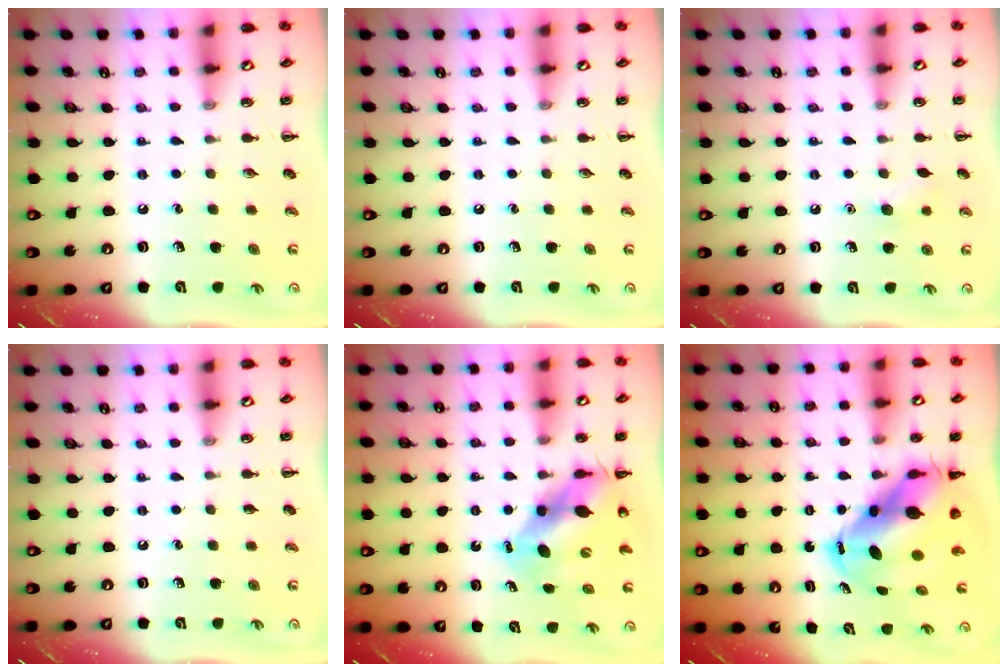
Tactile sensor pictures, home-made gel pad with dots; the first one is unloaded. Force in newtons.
{"total": 0.0}
{"total": 5.9, "press": 5.8, "slide": 1.4}
{"total": 0.0}
{"total": 9.3, "press": 9.1, "slide": 2.2}
{"total": 10.9, "press": 10.5, "slide": 3.0}